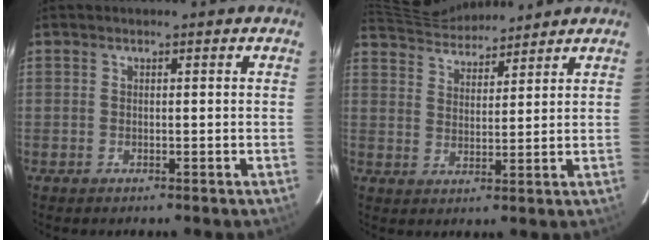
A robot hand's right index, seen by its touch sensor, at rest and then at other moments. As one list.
[{"total": 11.4, "force": [11.0, 1.6, 2.5], "torque": [-0.050, 0.022, 0.177]}]